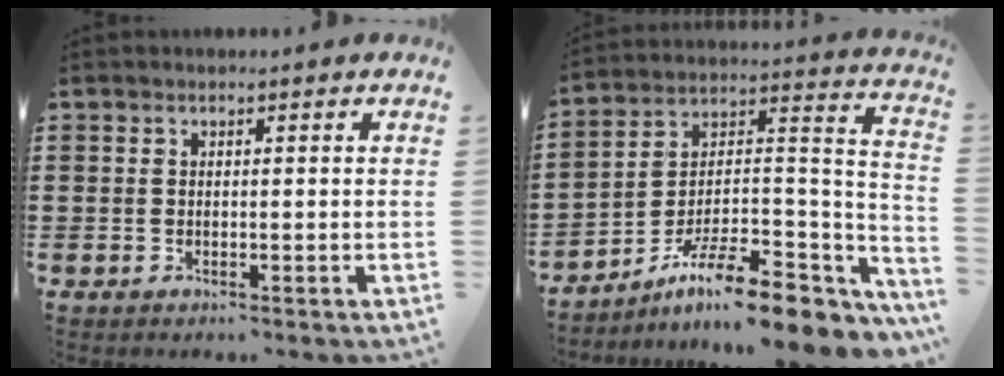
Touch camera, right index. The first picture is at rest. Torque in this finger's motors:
{"motor_torque": [1.08, 1.06, 1.05, 0.21]}